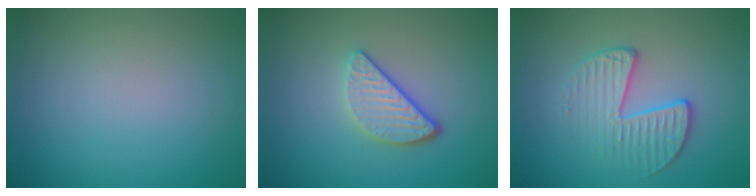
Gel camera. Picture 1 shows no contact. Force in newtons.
{"total": 3.3, "press": 2.7, "slide": 1.9}
{"total": 3.5, "press": 2.9, "slide": 2.0}